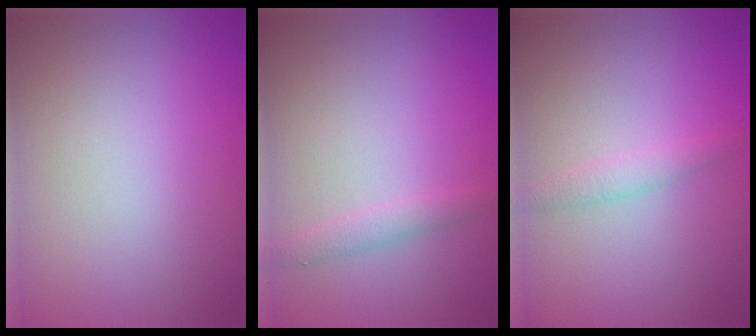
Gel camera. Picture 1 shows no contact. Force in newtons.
{"total": 1.4, "press": 1.4, "slide": 0.1}
{"total": 1.4, "press": 1.4, "slide": 0.1}